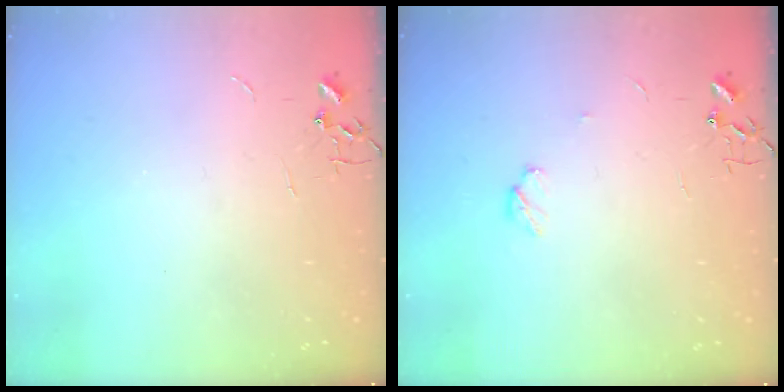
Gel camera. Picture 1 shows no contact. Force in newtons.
{"total": 4.1, "press": 4.1, "slide": 0.6}